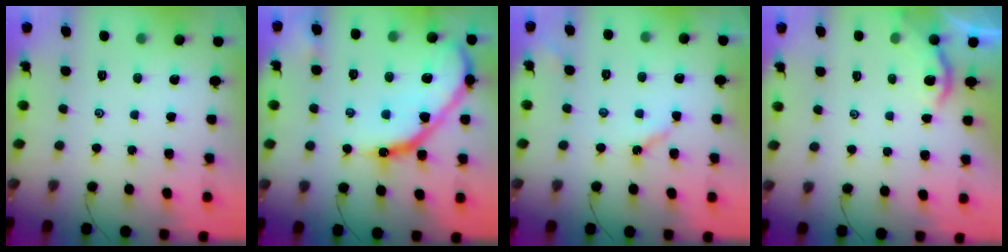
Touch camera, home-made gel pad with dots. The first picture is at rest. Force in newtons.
{"total": 19.2, "press": 19.1, "slide": 1.7}
{"total": 3.9, "press": 3.9, "slide": 0.1}
{"total": 2.2, "press": 2.2, "slide": 0.2}